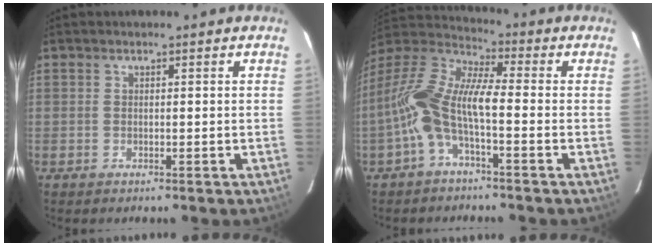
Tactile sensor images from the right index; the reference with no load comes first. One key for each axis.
{"total": 11.8, "fx": -3.3, "fy": 3.5, "fz": 10.8, "tx": -0.224, "ty": 0.012, "tz": -0.073}